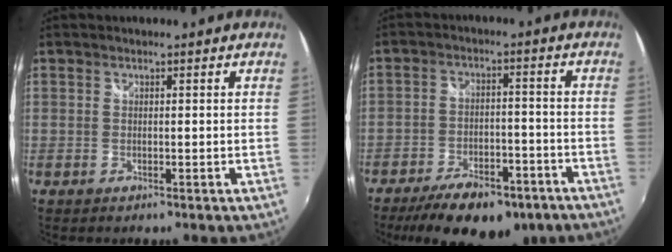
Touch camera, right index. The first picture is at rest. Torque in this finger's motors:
{"motor_torque": [-0.68, -1.16, -0.19, -0.21]}